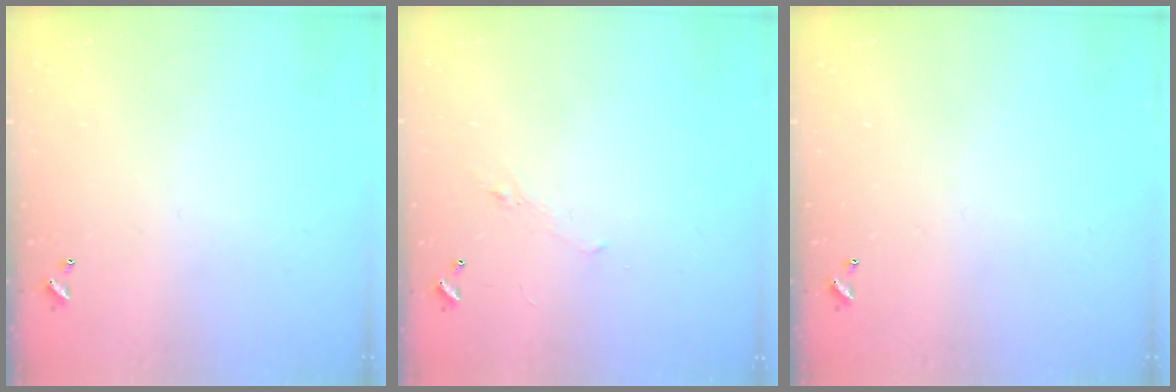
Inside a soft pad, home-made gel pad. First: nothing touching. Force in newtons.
{"total": 0.7, "press": 0.2, "slide": 0.6}
{"total": 0.0}